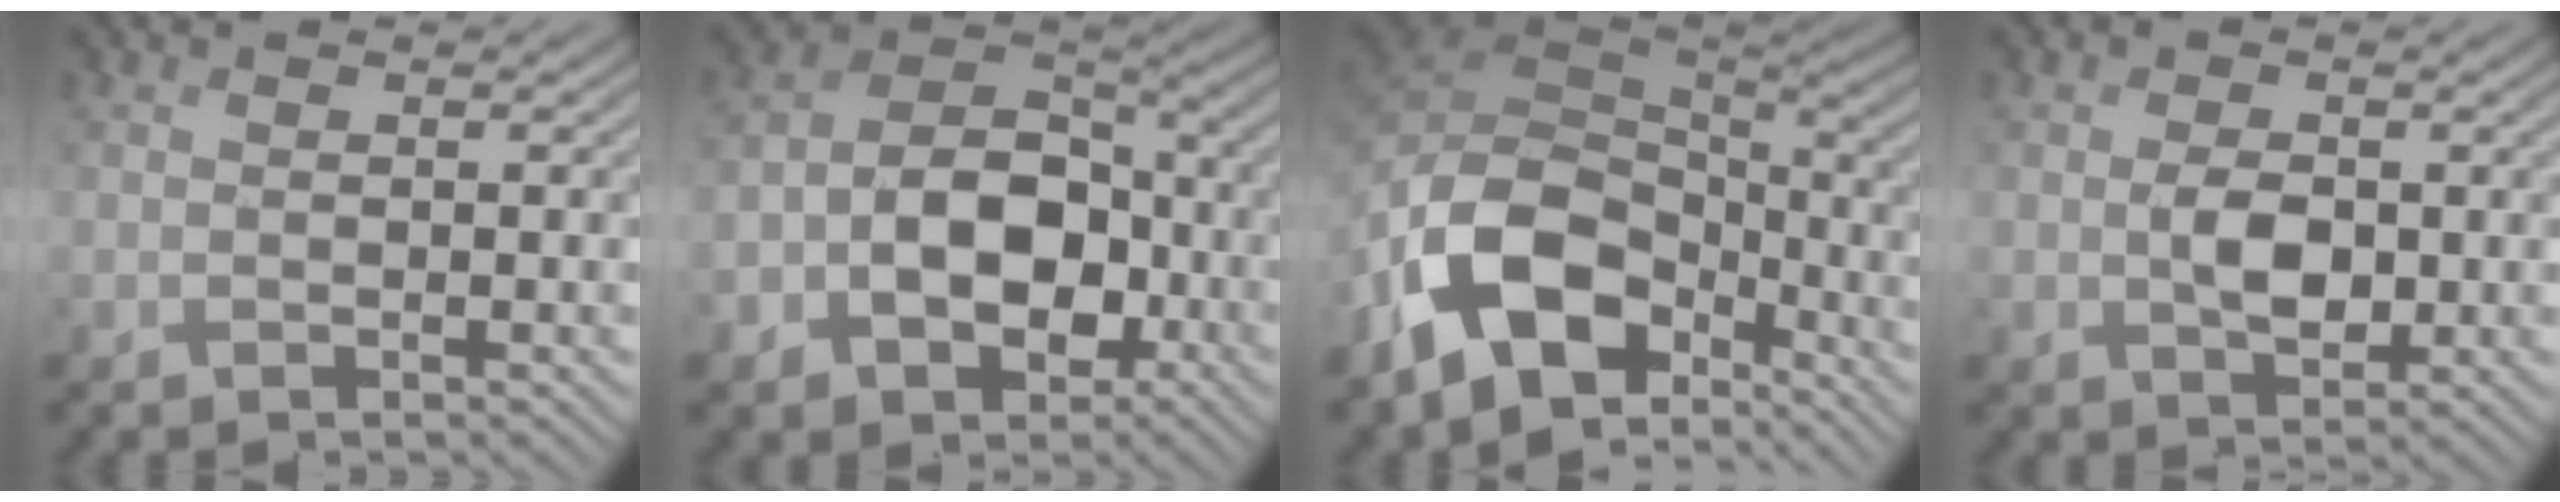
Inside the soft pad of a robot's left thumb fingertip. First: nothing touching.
{"total": 11.0, "force": [-3.3, 7.4, 7.3], "torque": [-0.137, -0.005, -0.072]}
{"total": 16.1, "force": [-7.6, 9.6, 10.5], "torque": [-0.272, -0.023, -0.136]}
{"total": 3.3, "force": [0.0, 2.1, 2.5], "torque": [-0.053, -0.003, 0.000]}